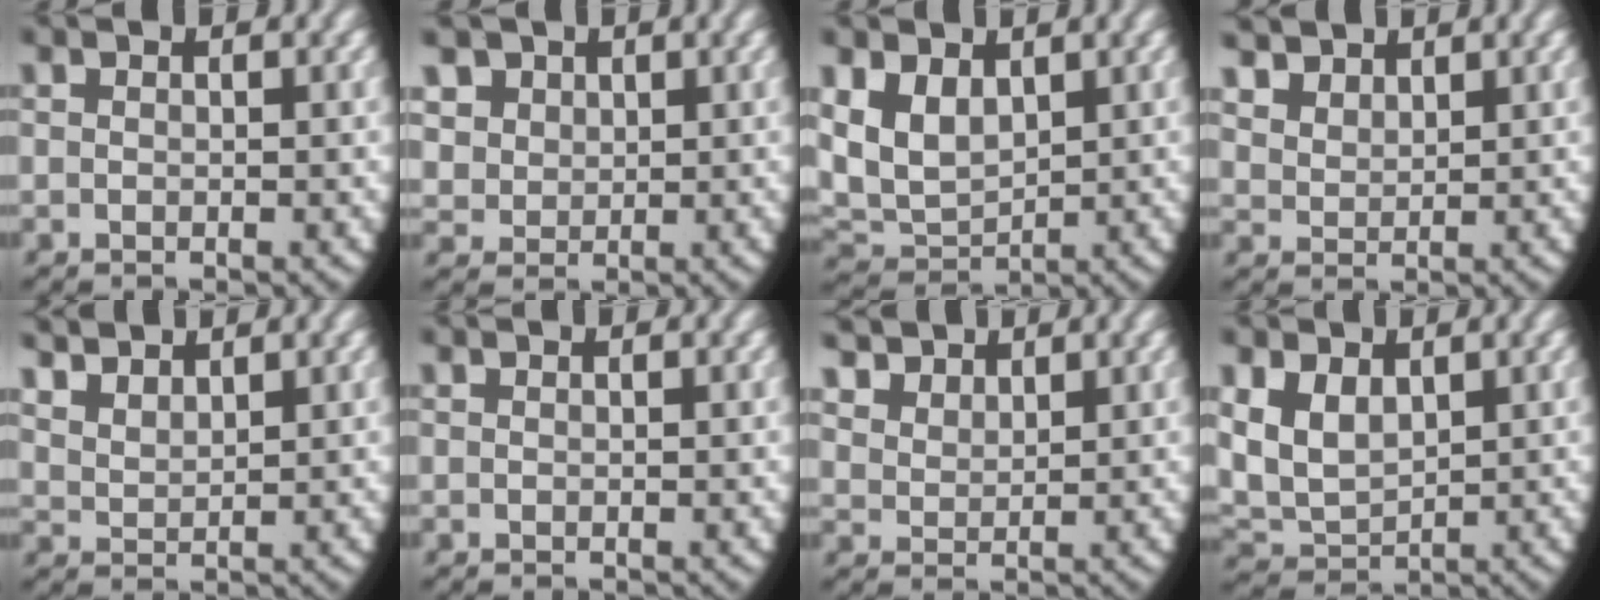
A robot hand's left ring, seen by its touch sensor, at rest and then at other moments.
{"total": 6.0, "force": [1.9, 5.1, 2.5], "torque": [-0.076, -0.011, 0.040]}
{"total": 8.6, "force": [0.9, 7.3, 4.5], "torque": [-0.129, -0.028, 0.024]}
{"total": 3.3, "force": [2.5, 1.8, 1.2], "torque": [-0.031, -0.006, 0.057]}
{"total": 3.4, "force": [2.8, 1.7, 1.1], "torque": [-0.033, -0.001, 0.056]}
{"total": 0.0}
{"total": 3.6, "force": [2.8, 1.9, 1.3], "torque": [-0.033, -0.005, 0.059]}
{"total": 7.6, "force": [0.7, 6.5, 3.9], "torque": [-0.117, -0.024, 0.022]}